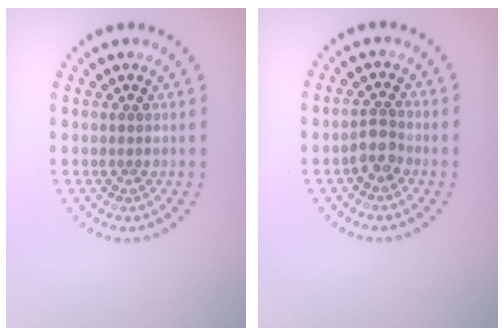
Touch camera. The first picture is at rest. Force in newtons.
{"total": 2.0, "press": 1.7, "slide": 1.0}